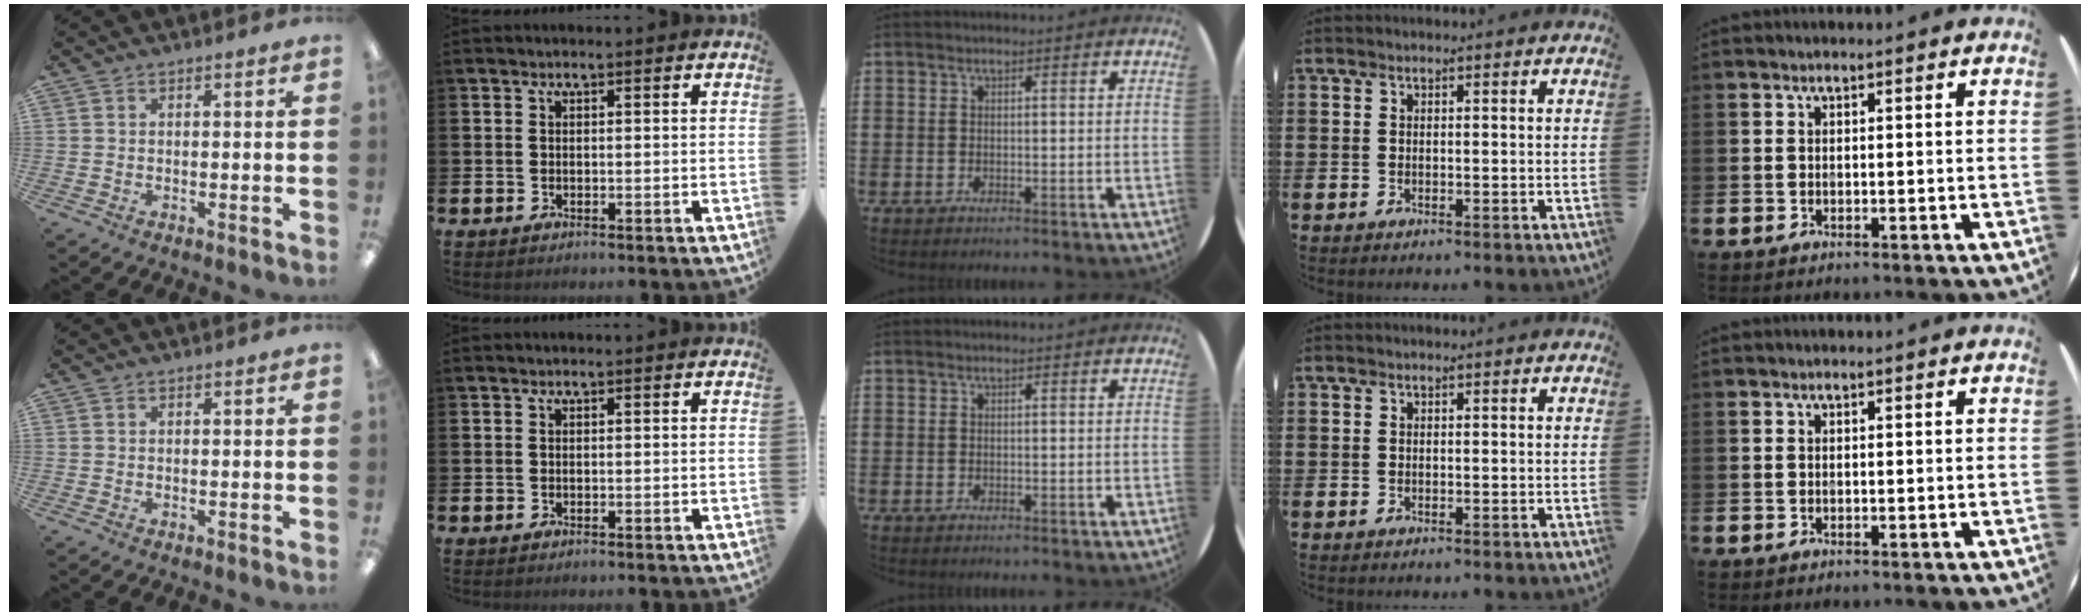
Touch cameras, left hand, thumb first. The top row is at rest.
{}